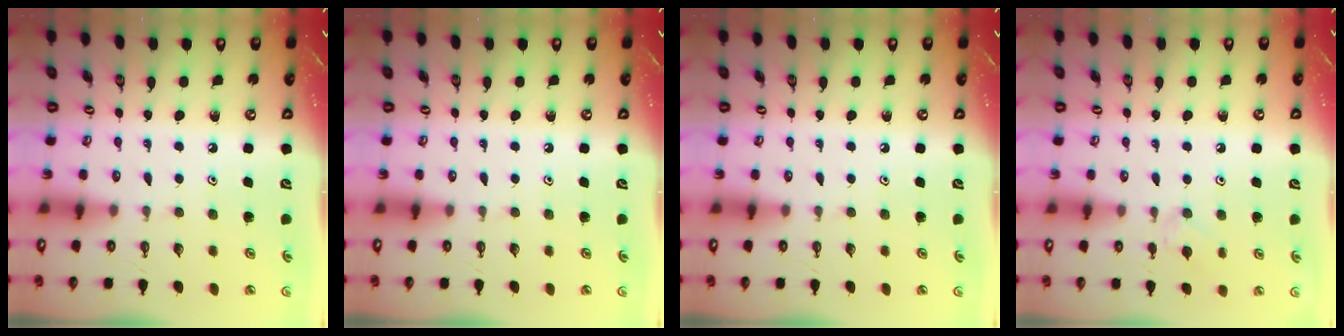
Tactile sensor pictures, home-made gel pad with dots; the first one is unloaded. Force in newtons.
{"total": 0.0}
{"total": 0.0}
{"total": 6.0, "press": 6.0, "slide": 1.0}